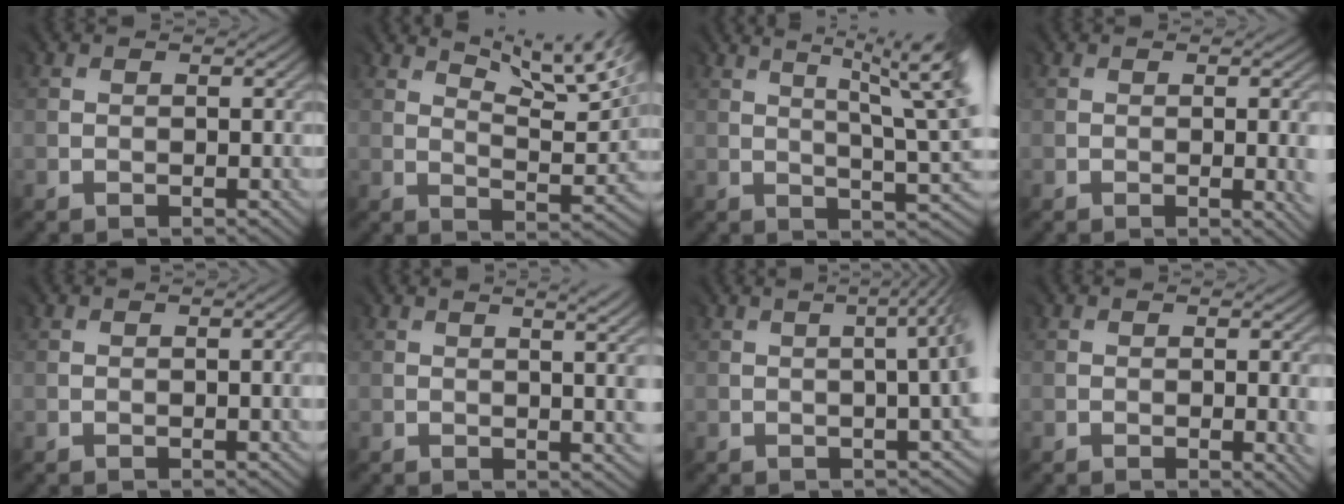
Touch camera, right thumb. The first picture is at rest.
{"total": 10.5, "force": [7.4, 2.2, 7.1], "torque": [-0.118, 0.007, 0.113]}
{"total": 9.8, "force": [3.5, 2.4, 8.8], "torque": [-0.118, 0.014, 0.056]}
{"total": 4.1, "force": [-0.6, 1.5, 3.8], "torque": [-0.041, -0.009, -0.001]}
{"total": 1.2, "force": [-0.2, 0.2, 1.2], "torque": [-0.018, -0.001, -0.002]}
{"total": 6.1, "force": [0.8, 1.9, 5.7], "torque": [-0.048, 0.018, 0.004]}
{"total": 7.1, "force": [0.2, 2.5, 6.7], "torque": [-0.050, 0.019, -0.008]}
{"total": 2.9, "force": [-0.4, 0.9, 2.7], "torque": [-0.036, -0.010, -0.001]}